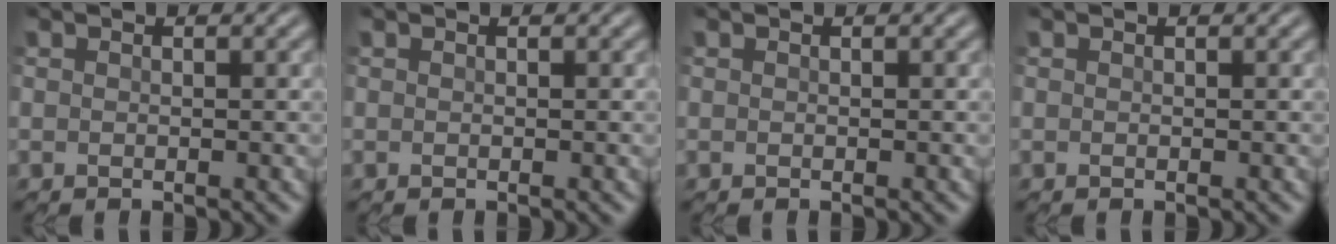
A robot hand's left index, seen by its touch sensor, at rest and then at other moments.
{"total": 0.0}
{"total": 0.0}
{"total": 0.0}